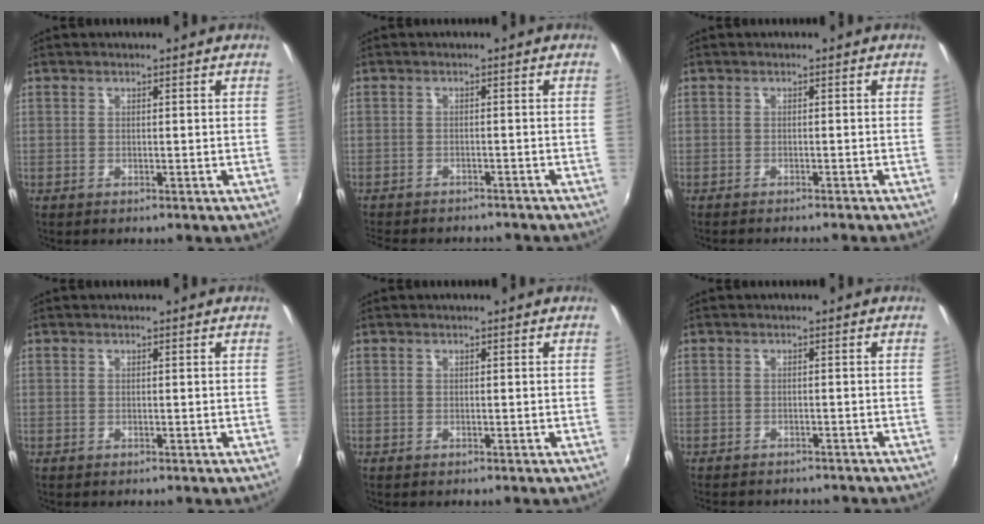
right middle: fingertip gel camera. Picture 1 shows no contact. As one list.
[{"total": 9.0, "force": [-8.1, 2.4, 3.3], "torque": [-0.080, -0.016, -0.115]}, {"total": 2.7, "force": [-2.5, -0.1, 1.1], "torque": [-0.030, -0.010, -0.039]}, {"total": 0.0}, {"total": 0.0}, {"total": 6.3, "force": [-5.6, 1.7, 2.3], "torque": [-0.054, -0.016, -0.077]}]